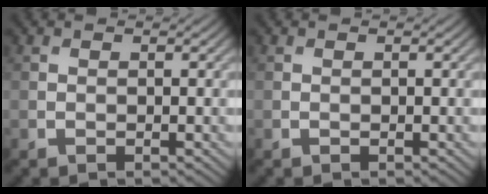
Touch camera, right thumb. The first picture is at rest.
{"total": 0.0}